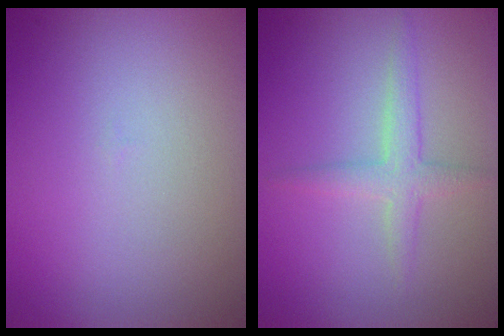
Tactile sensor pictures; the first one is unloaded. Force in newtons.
{"total": 2.2, "press": 2.2, "slide": 0.1}